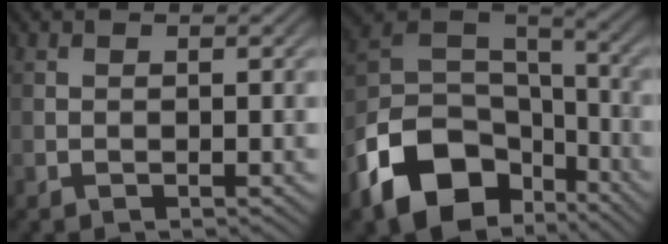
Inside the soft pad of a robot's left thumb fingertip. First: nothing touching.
{"total": 14.4, "force": [-7.5, 9.2, 8.2], "torque": [-0.185, -0.026, -0.142]}